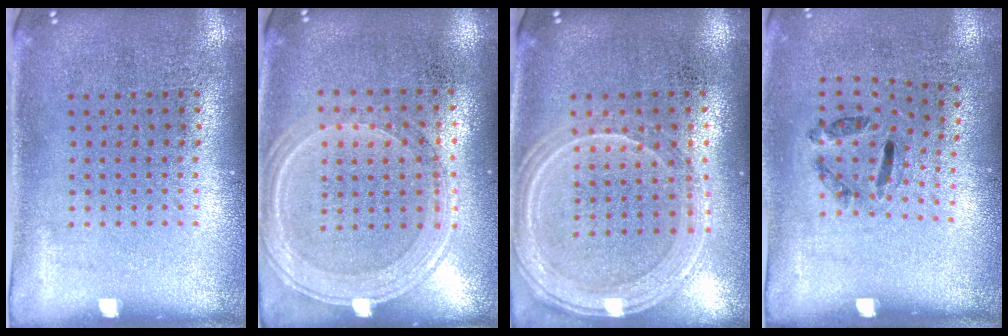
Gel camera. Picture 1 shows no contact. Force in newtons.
{"total": 1.2, "press": 1.1, "slide": 0.4}
{"total": 1.3, "press": 1.3, "slide": 0.1}
{"total": 1.4, "press": 0.8, "slide": 1.2}